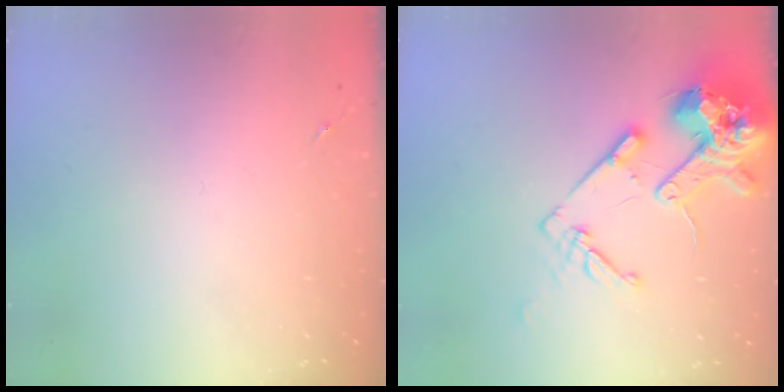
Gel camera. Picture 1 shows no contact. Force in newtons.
{"total": 17.0, "press": 16.8, "slide": 2.4}